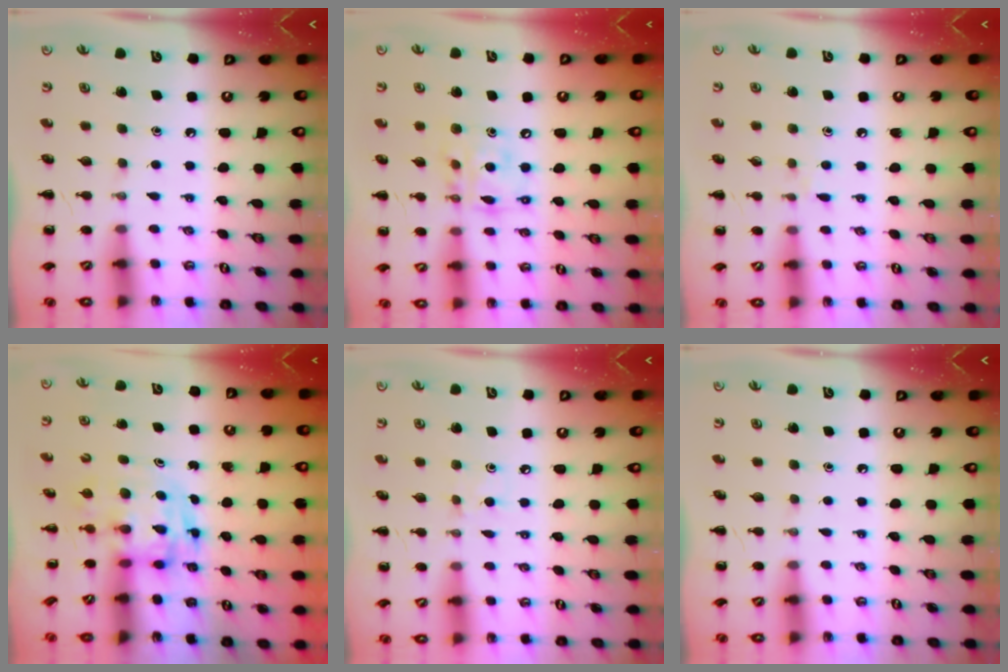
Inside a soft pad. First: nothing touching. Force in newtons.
{"total": 13.0, "press": 12.7, "slide": 3.2}
{"total": 5.6, "press": 5.2, "slide": 2.1}
{"total": 3.5, "press": 3.4, "slide": 0.6}
{"total": 2.9, "press": 2.7, "slide": 1.1}
{"total": 0.0}